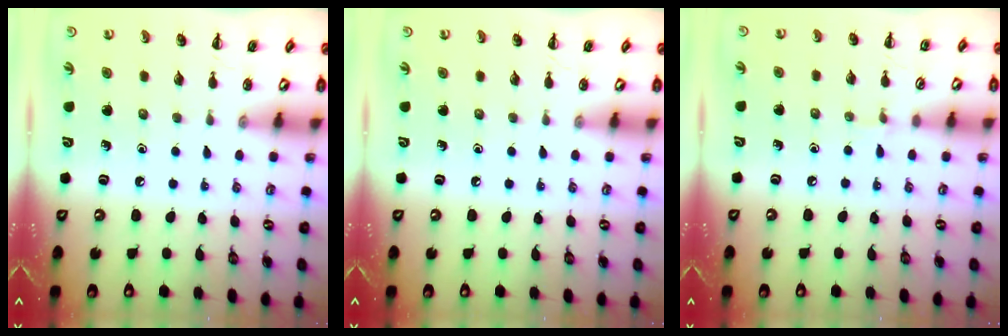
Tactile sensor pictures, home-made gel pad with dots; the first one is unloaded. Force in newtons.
{"total": 0.0}
{"total": 3.9, "press": 3.6, "slide": 1.4}